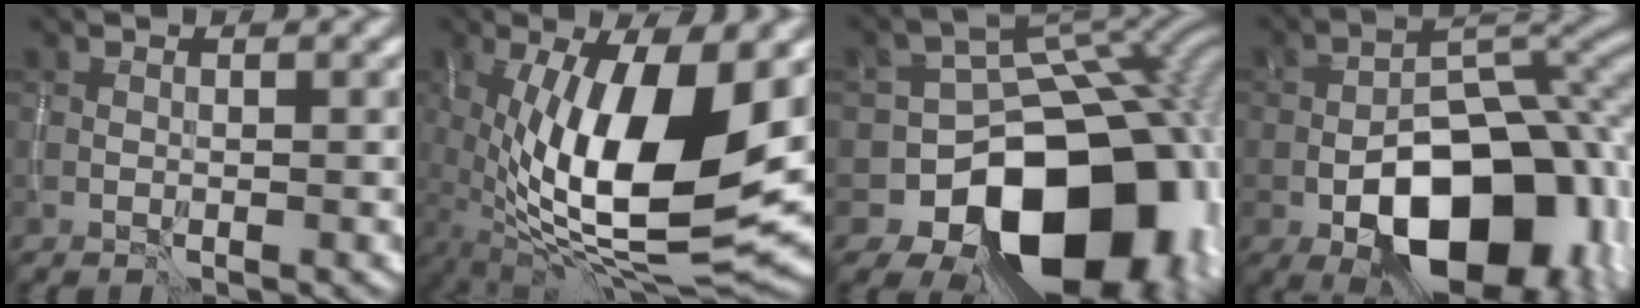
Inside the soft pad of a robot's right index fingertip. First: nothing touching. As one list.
[{"total": 13.5, "force": [0.5, 4.7, 12.6], "torque": [-0.220, -0.008, 0.006]}, {"total": 16.4, "force": [-6.1, 12.2, 9.1], "torque": [-0.085, -0.011, -0.093]}, {"total": 15.1, "force": [-5.8, 8.5, 11.0], "torque": [-0.146, -0.013, -0.089]}]